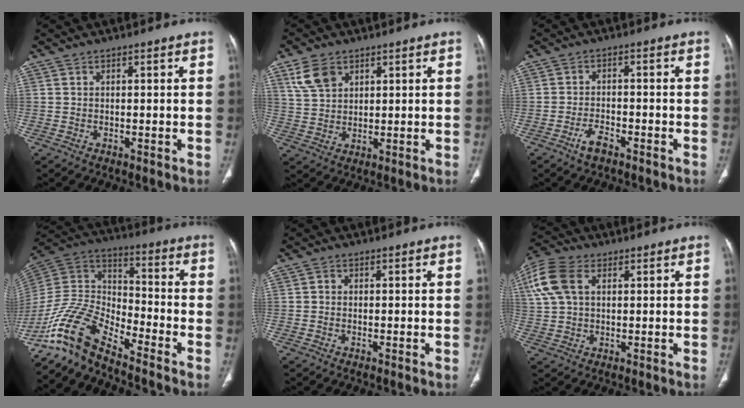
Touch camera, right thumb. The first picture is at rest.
{"total": 6.5, "force": [3.5, 4.3, 3.4], "torque": [-0.054, -0.009, 0.075]}
{"total": 3.5, "force": [-2.5, 1.2, 2.1], "torque": [-0.044, 0.016, -0.044]}
{"total": 13.1, "force": [-11.3, 3.3, 5.8], "torque": [-0.121, 0.085, -0.228]}
{"total": 0.7, "force": [-0.1, 0.7, 0.3], "torque": [0.001, 0.002, -0.004]}
{"total": 11.9, "force": [3.9, 7.7, 8.3], "torque": [-0.206, 0.018, 0.074]}